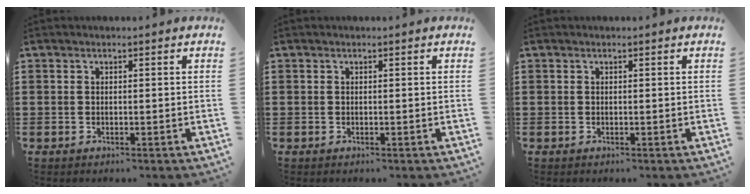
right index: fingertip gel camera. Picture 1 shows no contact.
{"total": 0.0}
{"total": 0.0}